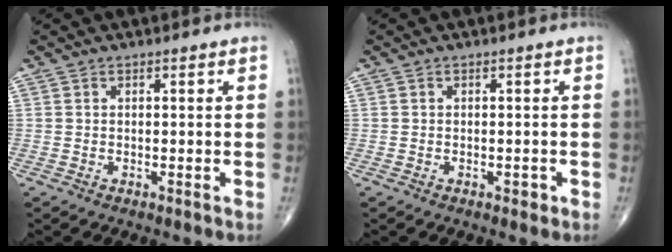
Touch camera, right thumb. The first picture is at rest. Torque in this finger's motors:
{"motor_torque": [0.25, 0.39, -0.12, -0.02, -0.01]}